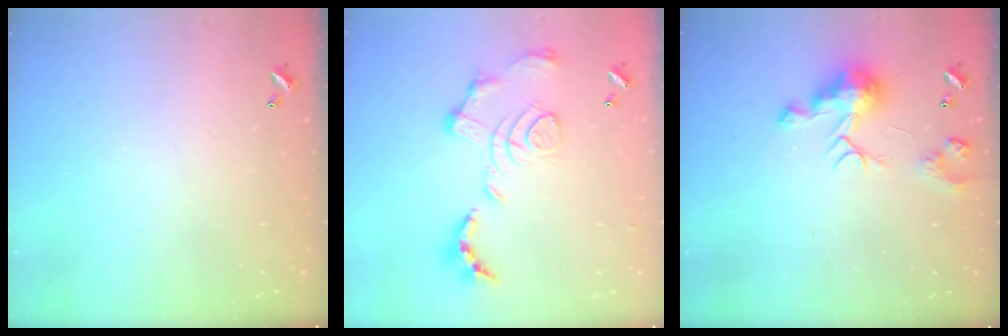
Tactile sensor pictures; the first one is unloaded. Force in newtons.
{"total": 1.7, "press": 1.1, "slide": 1.3}
{"total": 9.2, "press": 9.2, "slide": 0.5}